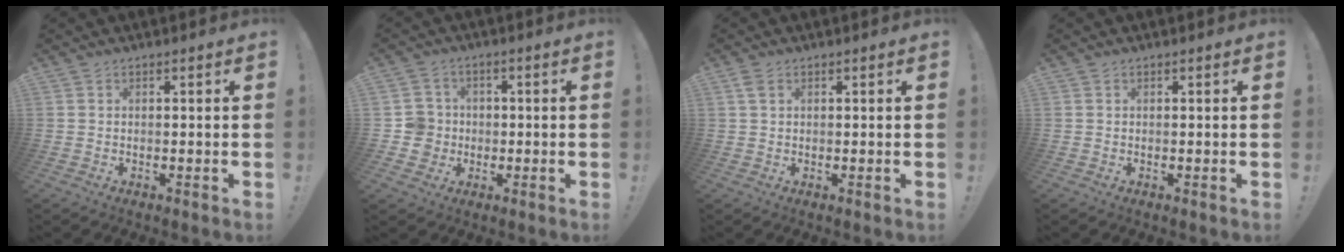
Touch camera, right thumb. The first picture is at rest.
{"total": 7.1, "force": [-0.7, 7.0, 1.3], "torque": [-0.026, 0.013, -0.006]}
{"total": 2.6, "force": [1.2, 1.6, 1.6], "torque": [-0.034, 0.005, 0.023]}
{"total": 0.0}